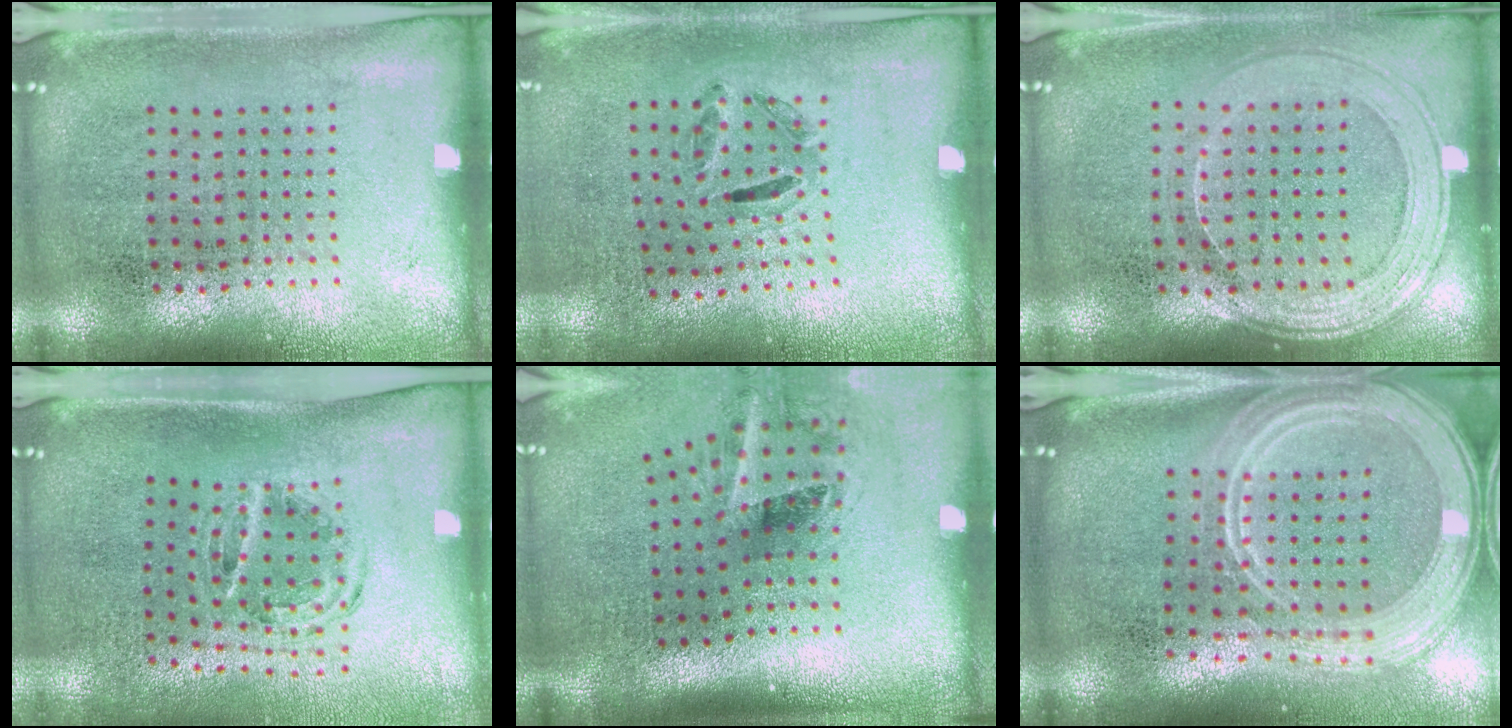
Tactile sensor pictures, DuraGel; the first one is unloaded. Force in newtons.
{"total": 1.2, "press": 0.6, "slide": 1.0}
{"total": 1.6, "press": 1.4, "slide": 0.7}
{"total": 1.1, "press": 1.0, "slide": 0.3}
{"total": 1.9, "press": 1.2, "slide": 1.4}
{"total": 3.3, "press": 2.6, "slide": 2.0}